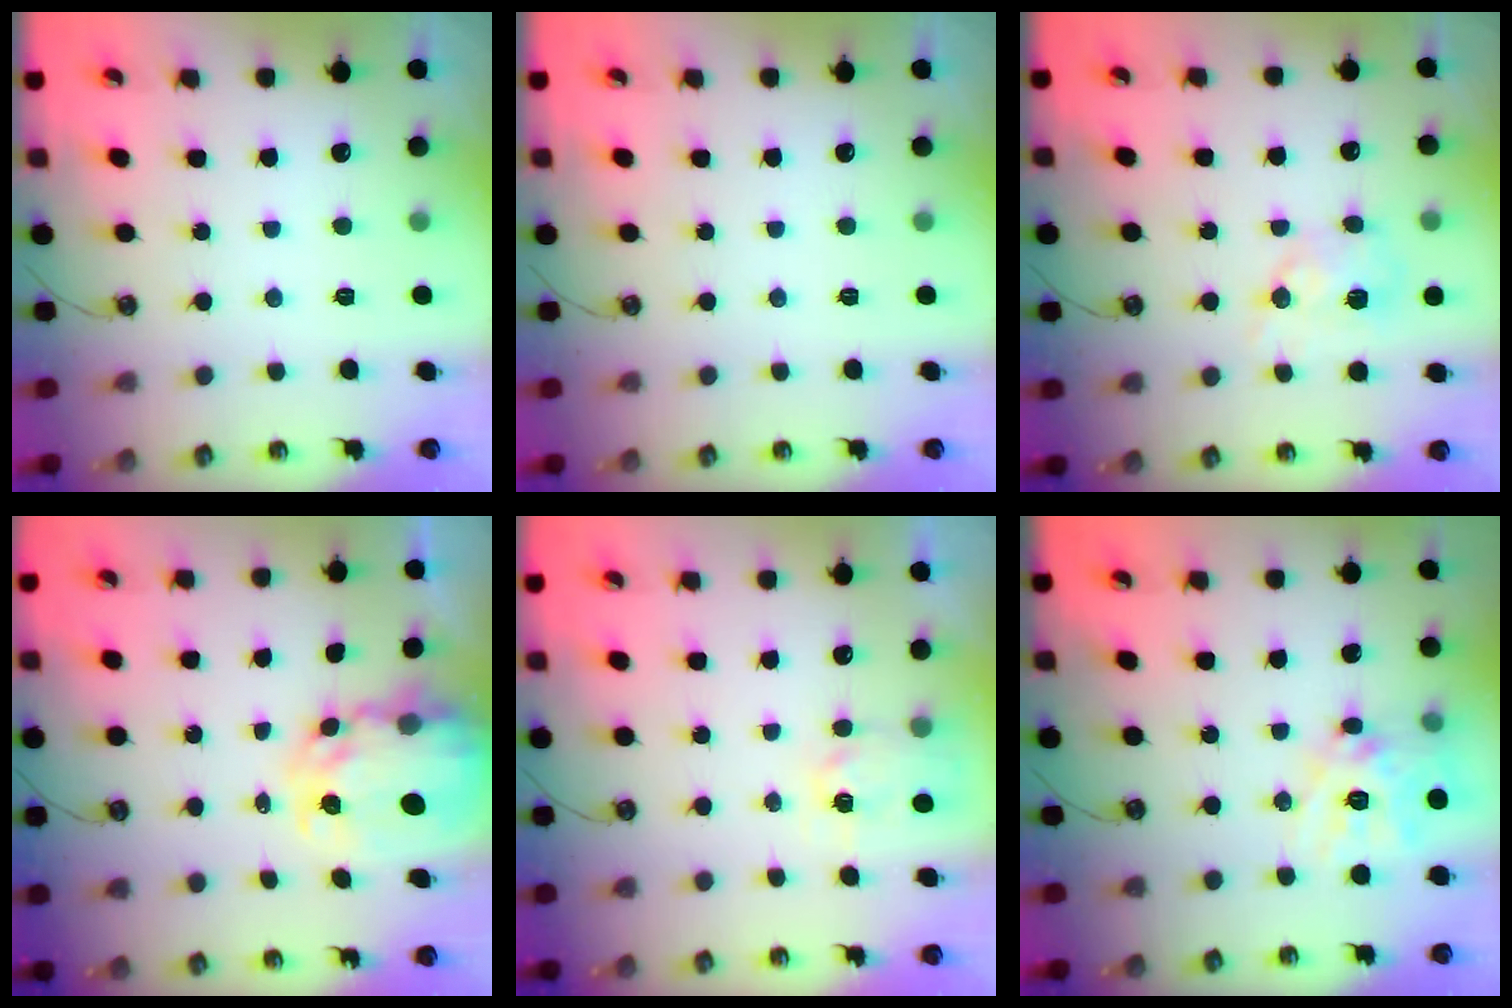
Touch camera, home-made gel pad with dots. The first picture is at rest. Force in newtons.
{"total": 0.0}
{"total": 8.7, "press": 8.7, "slide": 0.4}
{"total": 8.4, "press": 8.4, "slide": 0.7}
{"total": 3.5, "press": 3.4, "slide": 0.5}
{"total": 14.9, "press": 14.8, "slide": 1.3}